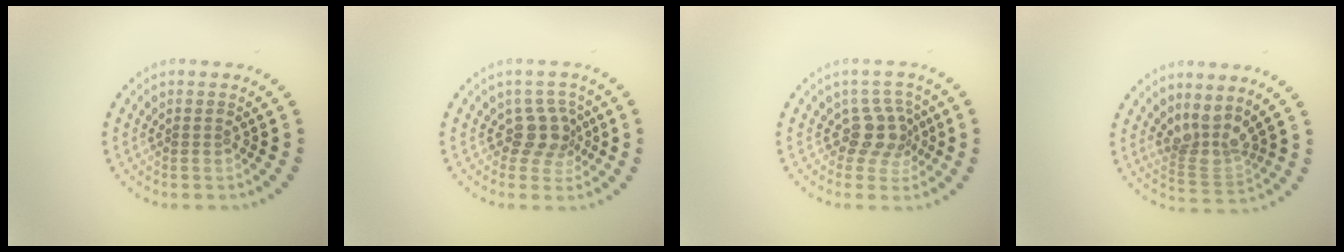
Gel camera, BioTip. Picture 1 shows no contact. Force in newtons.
{"total": 2.8, "press": 2.1, "slide": 1.9}
{"total": 2.7, "press": 2.1, "slide": 1.7}
{"total": 3.2, "press": 2.2, "slide": 2.3}